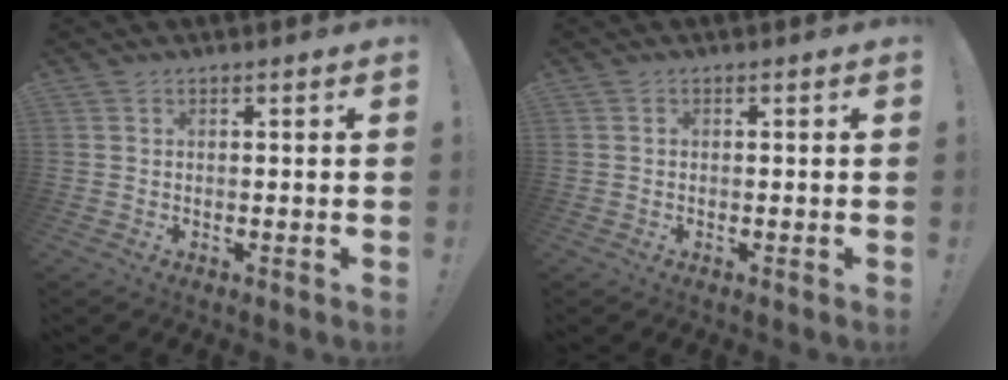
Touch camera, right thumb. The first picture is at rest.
{"total": 0.0}